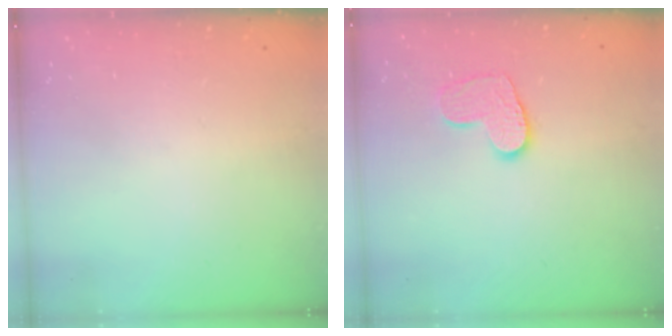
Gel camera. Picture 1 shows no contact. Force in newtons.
{"total": 9.5, "press": 9.5, "slide": 0.7}